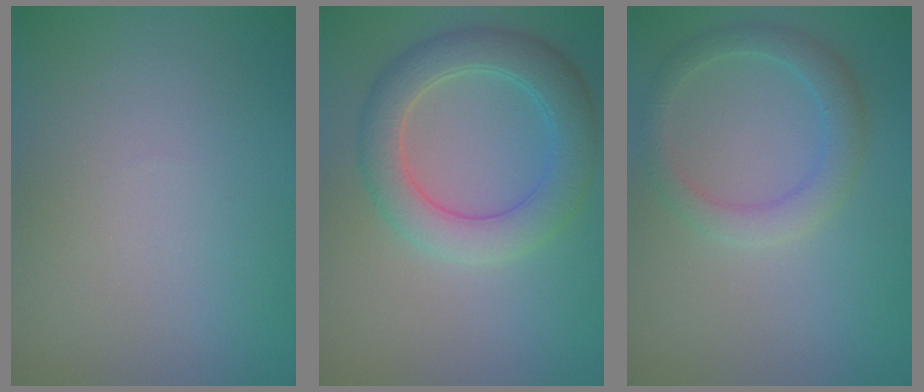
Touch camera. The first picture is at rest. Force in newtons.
{"total": 5.2, "press": 5.2, "slide": 0.1}
{"total": 2.9, "press": 2.9, "slide": 0.1}